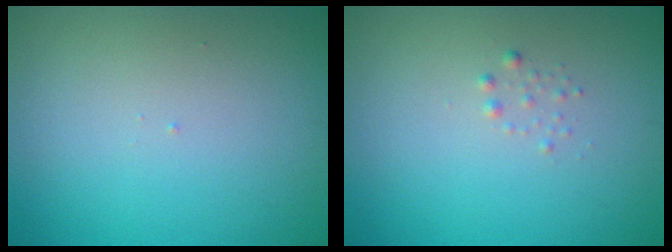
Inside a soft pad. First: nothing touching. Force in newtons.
{"total": 0.6, "press": 0.6, "slide": 0.0}